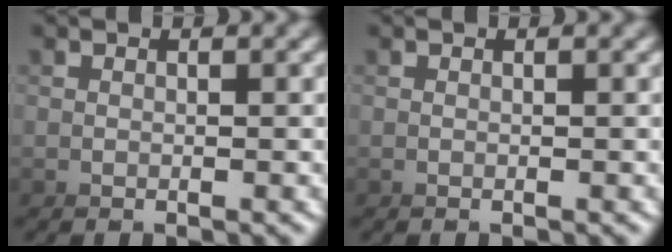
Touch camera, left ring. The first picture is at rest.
{"total": 0.0}